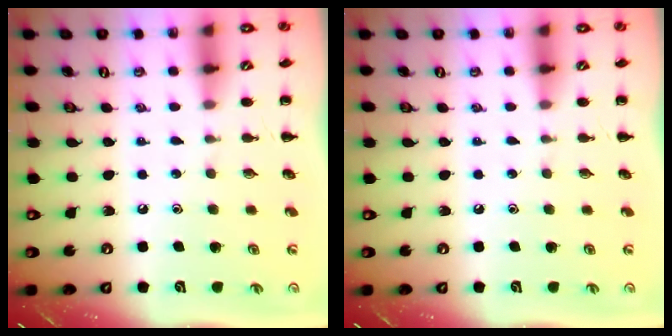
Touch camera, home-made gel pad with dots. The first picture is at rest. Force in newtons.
{"total": 0.0}